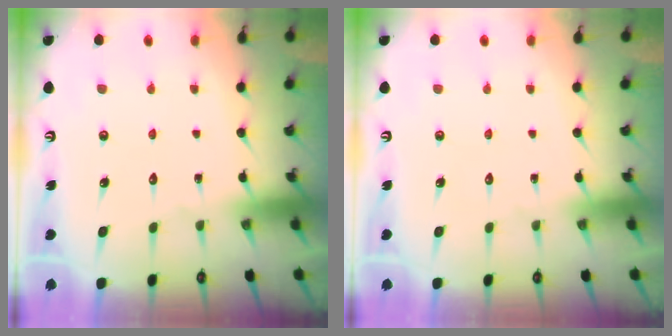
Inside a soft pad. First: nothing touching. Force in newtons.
{"total": 0.0}